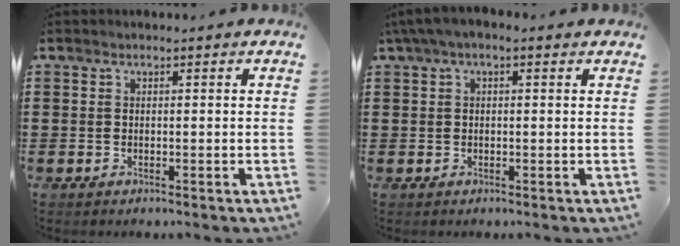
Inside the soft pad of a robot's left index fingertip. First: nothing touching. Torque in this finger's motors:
{"motor_torque": [2.14, 0.00, 0.44, 0.19]}